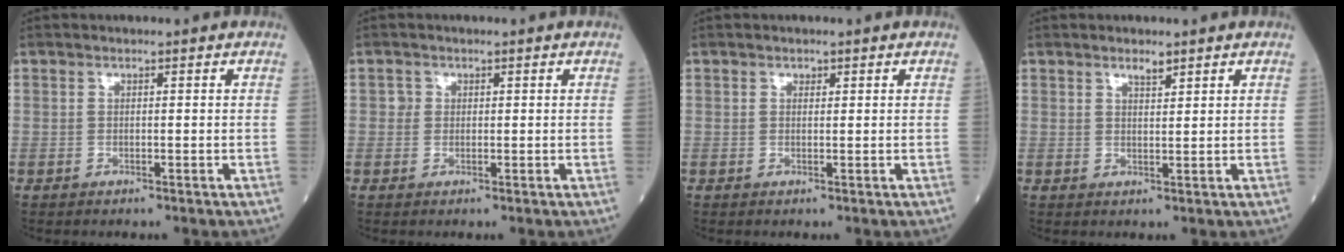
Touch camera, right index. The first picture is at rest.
{"total": 1.1, "force": [0.2, 1.0, 0.1], "torque": [0.006, 0.002, 0.000]}
{"total": 0.6, "force": [0.3, 0.4, 0.2], "torque": [-0.001, -0.002, 0.003]}
{"total": 1.7, "force": [1.4, 0.4, 1.0], "torque": [-0.018, -0.001, 0.025]}